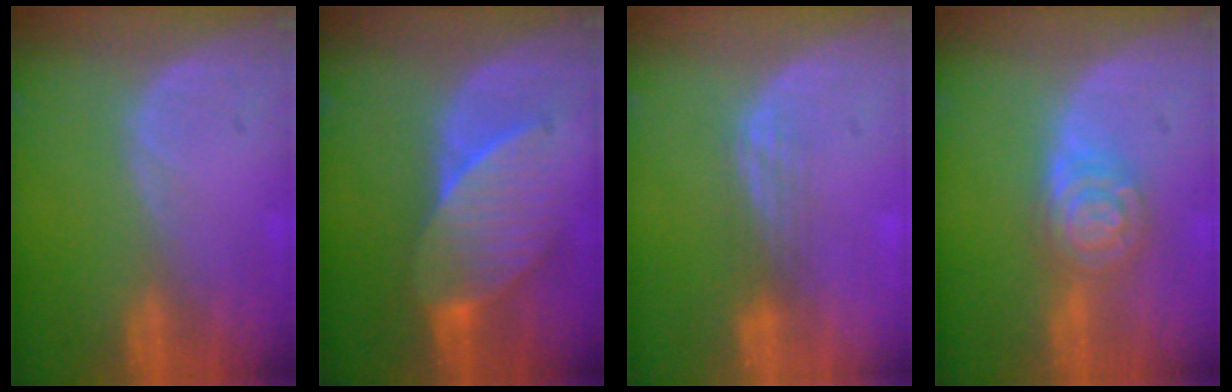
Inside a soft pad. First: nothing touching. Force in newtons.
{"total": 7.5, "press": 7.4, "slide": 0.5}
{"total": 3.0, "press": 2.5, "slide": 1.6}
{"total": 6.3, "press": 6.3, "slide": 0.5}